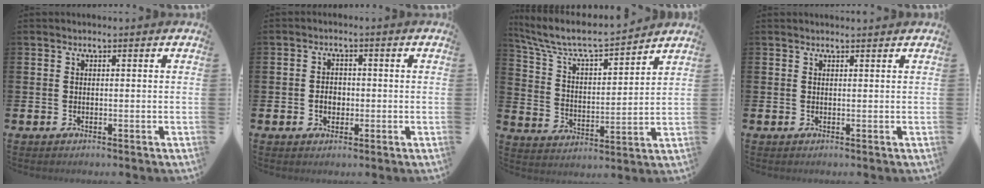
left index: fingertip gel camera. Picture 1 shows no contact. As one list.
[{"total": 2.5, "force": [-0.6, 1.9, 1.4], "torque": [-0.019, 0.002, -0.016]}, {"total": 7.7, "force": [7.1, 1.4, 2.5], "torque": [-0.088, -0.053, 0.122]}, {"total": 0.6, "force": [0.6, -0.1, 0.2], "torque": [0.006, -0.004, 0.009]}]